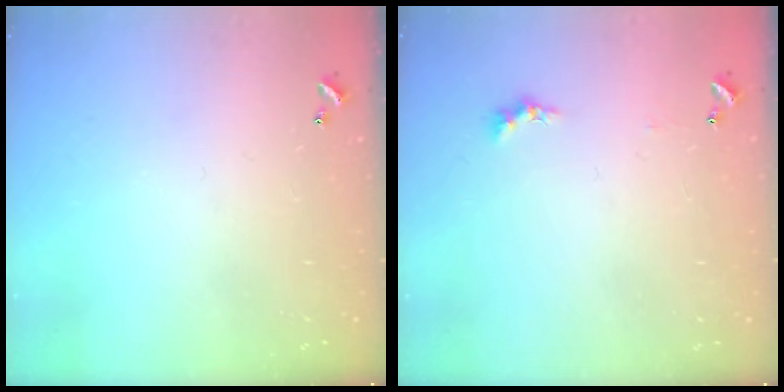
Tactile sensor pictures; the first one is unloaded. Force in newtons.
{"total": 0.6, "press": 0.4, "slide": 0.5}